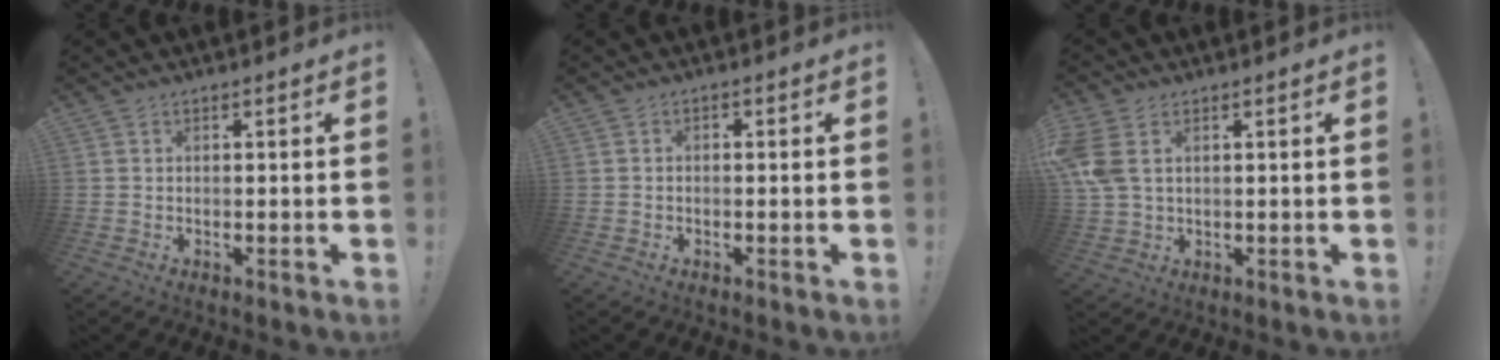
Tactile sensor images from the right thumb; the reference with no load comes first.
{"total": 1.0, "force": [-0.8, 0.4, 0.4], "torque": [-0.011, 0.005, -0.014]}
{"total": 7.6, "force": [2.9, 4.7, 5.2], "torque": [-0.113, -0.008, 0.060]}